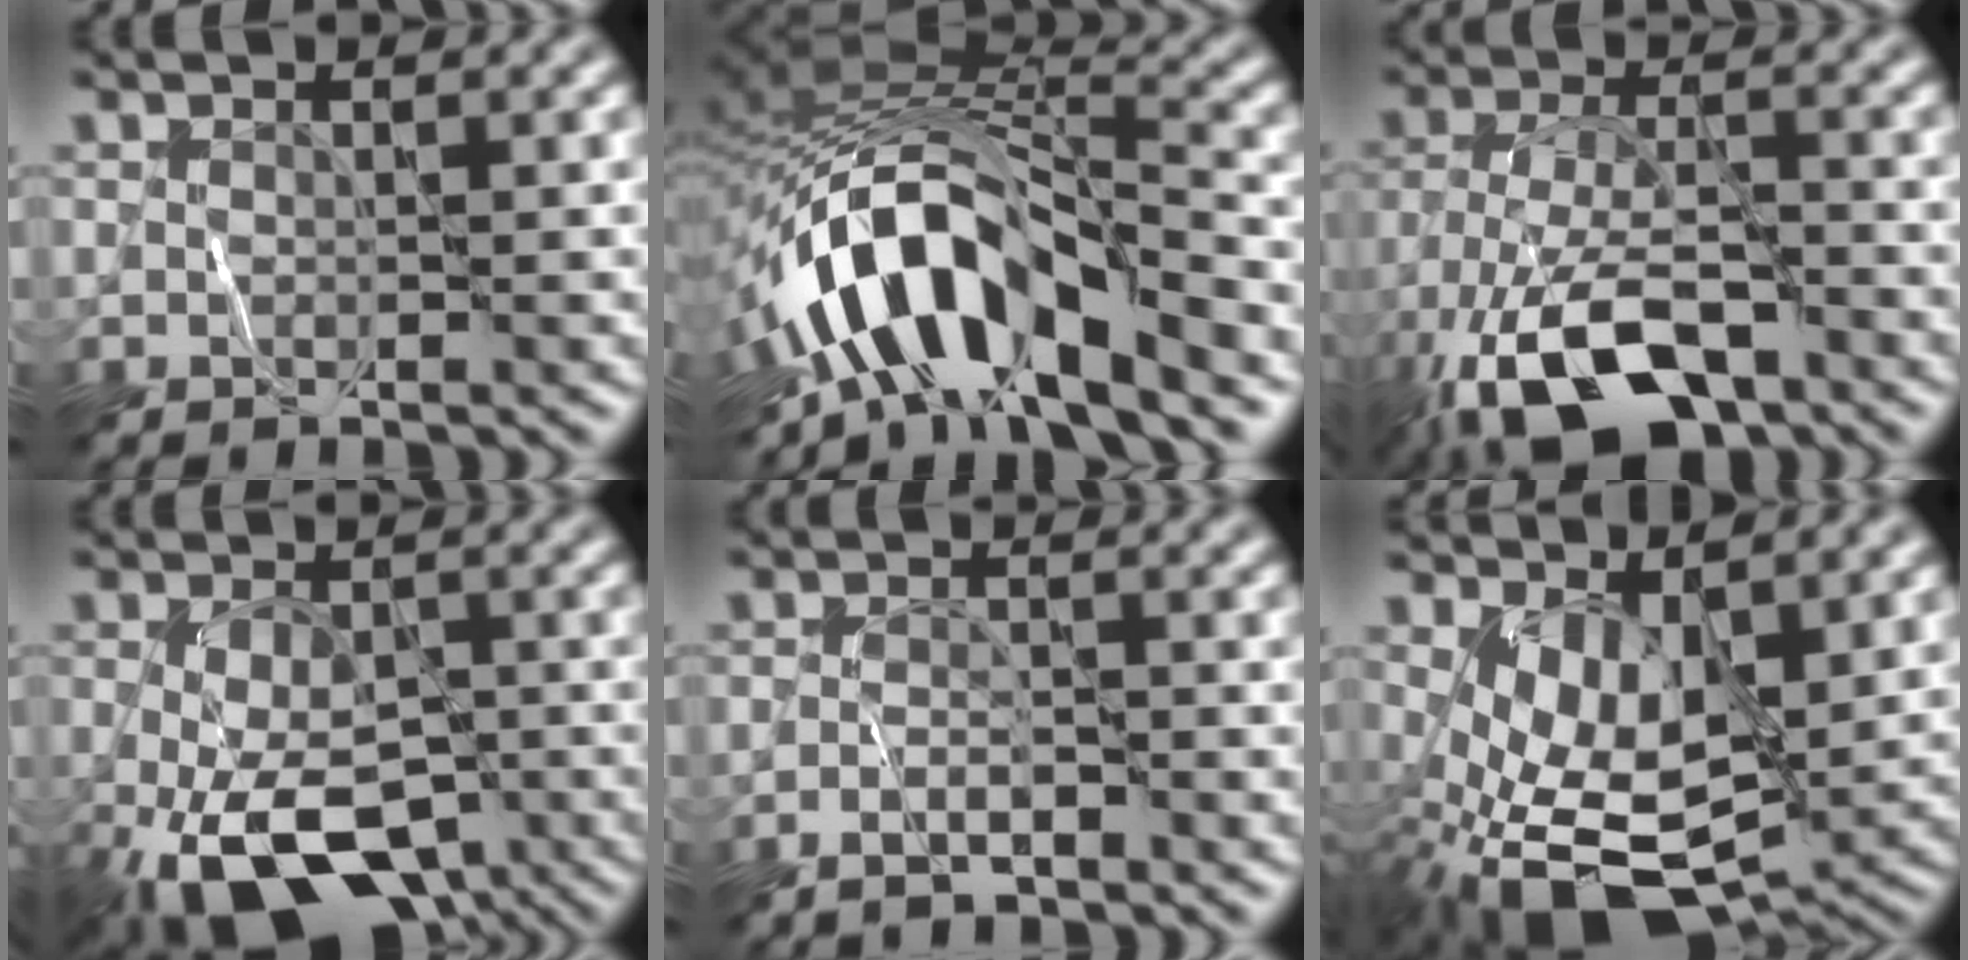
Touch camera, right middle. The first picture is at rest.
{"total": 10.4, "force": [-6.0, 3.8, 7.6], "torque": [-0.126, 0.010, -0.112]}
{"total": 10.9, "force": [-6.5, 4.4, 7.6], "torque": [-0.156, -0.009, -0.123]}
{"total": 12.9, "force": [-5.6, 6.9, 9.5], "torque": [-0.183, -0.041, -0.084]}
{"total": 1.6, "force": [-1.2, 0.2, 1.1], "torque": [-0.020, 0.005, -0.025]}
{"total": 8.3, "force": [-0.2, 4.6, 6.9], "torque": [-0.156, -0.027, 0.006]}